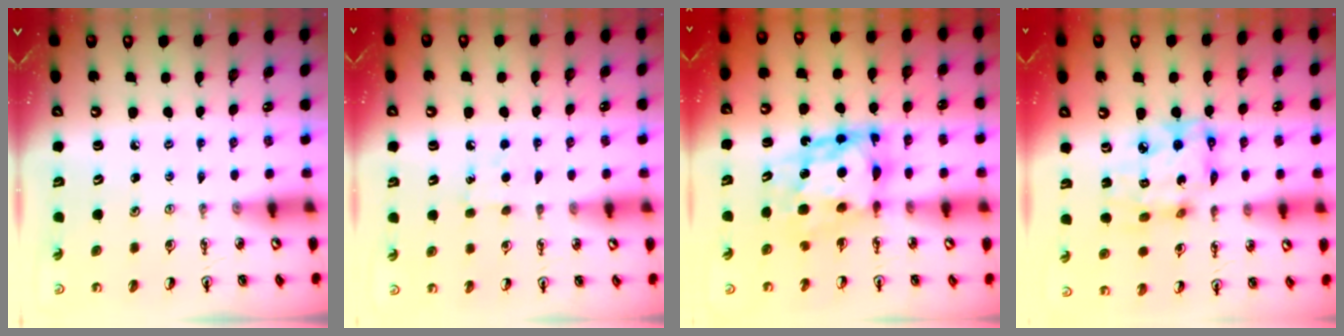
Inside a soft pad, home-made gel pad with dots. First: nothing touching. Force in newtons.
{"total": 5.6, "press": 5.5, "slide": 0.7}
{"total": 9.2, "press": 9.2, "slide": 0.7}
{"total": 12.8, "press": 12.7, "slide": 1.7}